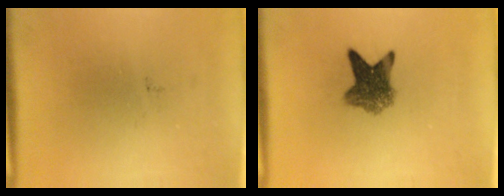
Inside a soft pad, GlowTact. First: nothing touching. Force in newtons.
{"total": 6.2}